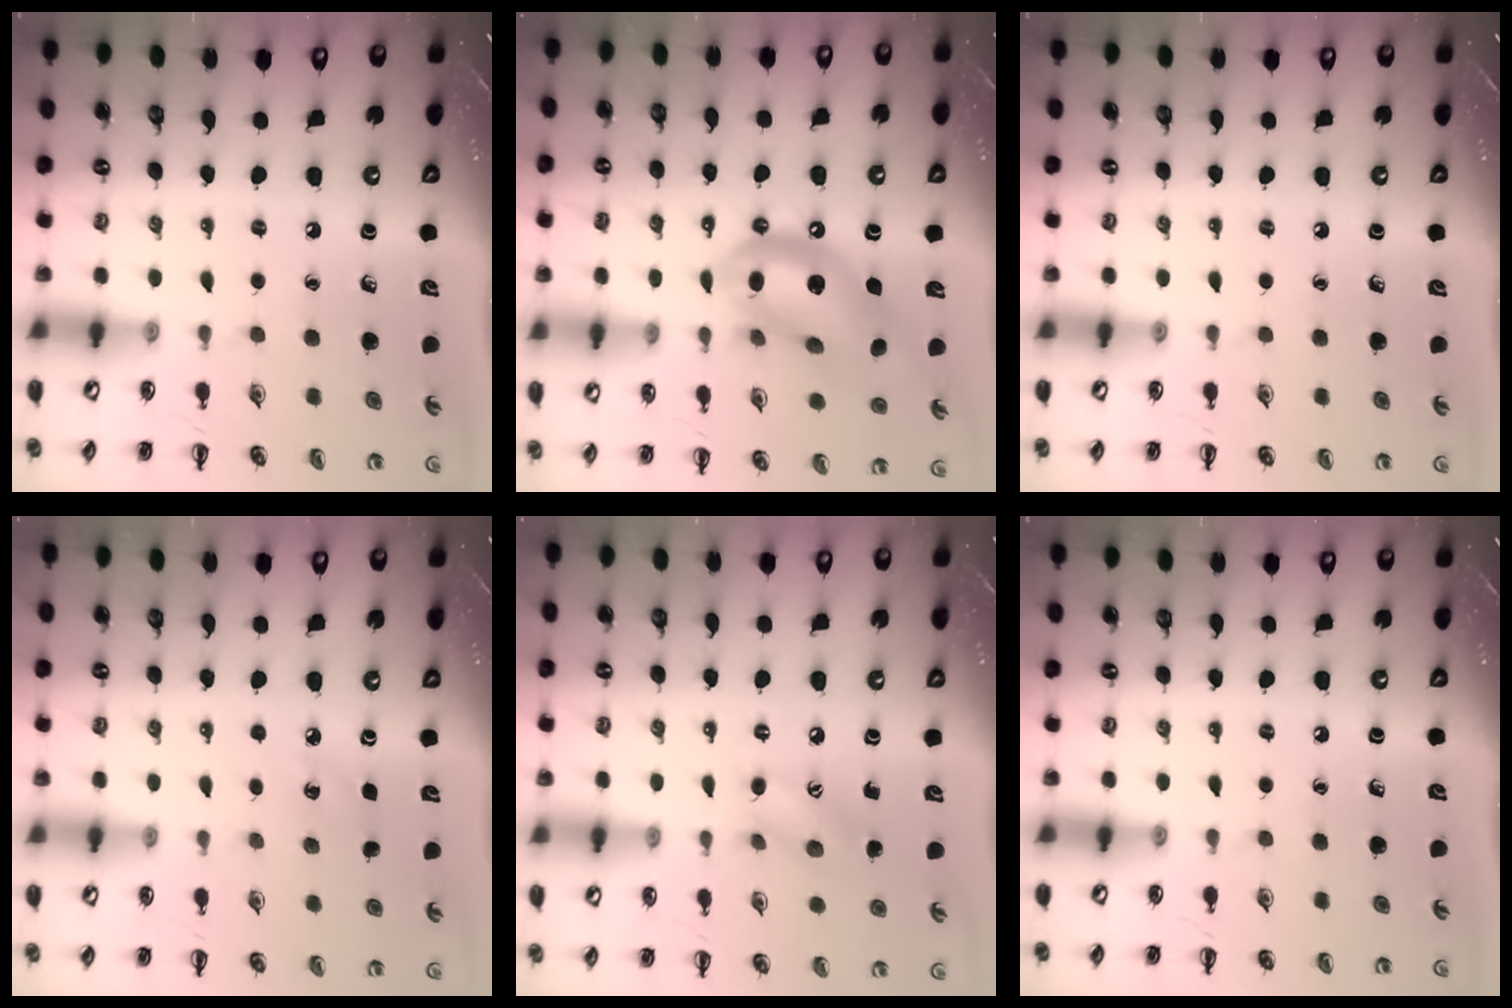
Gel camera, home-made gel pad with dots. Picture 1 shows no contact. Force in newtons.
{"total": 14.2, "press": 13.7, "slide": 3.7}
{"total": 0.0}
{"total": 3.9, "press": 3.7, "slide": 1.0}
{"total": 7.4, "press": 7.3, "slide": 0.6}
{"total": 0.0}